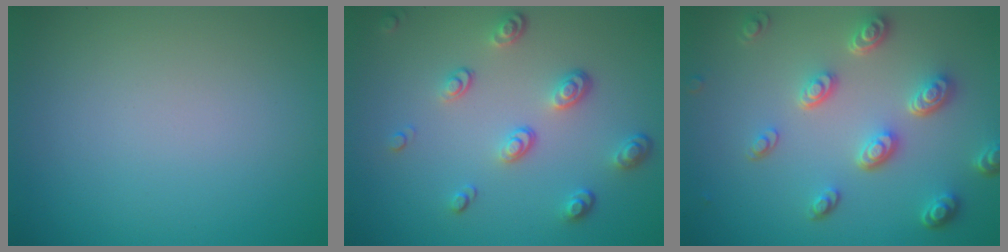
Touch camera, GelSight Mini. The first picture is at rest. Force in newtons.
{"total": 3.5, "press": 2.5, "slide": 2.4}
{"total": 4.7, "press": 3.6, "slide": 3.1}